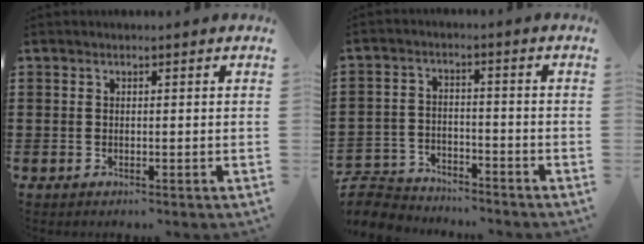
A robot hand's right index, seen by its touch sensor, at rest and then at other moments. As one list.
[{"total": 5.7, "force": [-5.6, 1.1, 0.3], "torque": [-0.024, 0.006, -0.118]}]